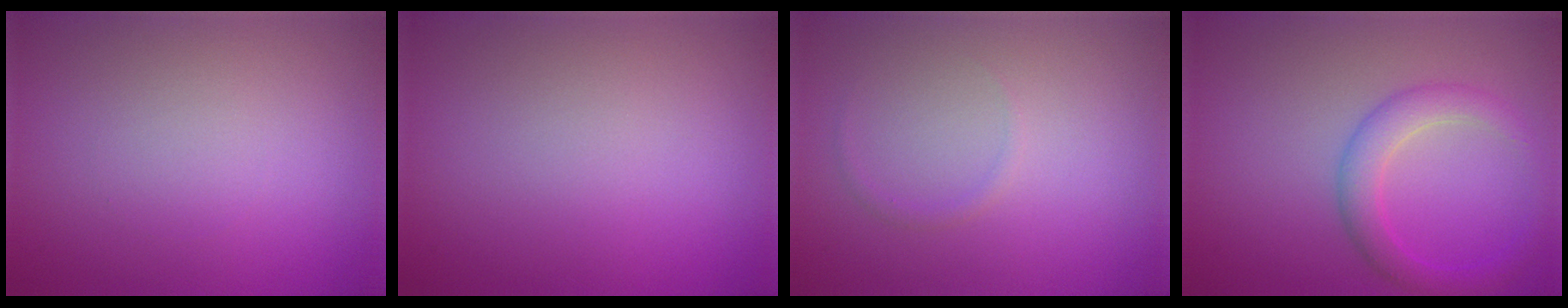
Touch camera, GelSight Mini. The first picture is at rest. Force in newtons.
{"total": 0.0}
{"total": 0.7, "press": 0.7, "slide": 0.1}
{"total": 3.2, "press": 3.2, "slide": 0.2}